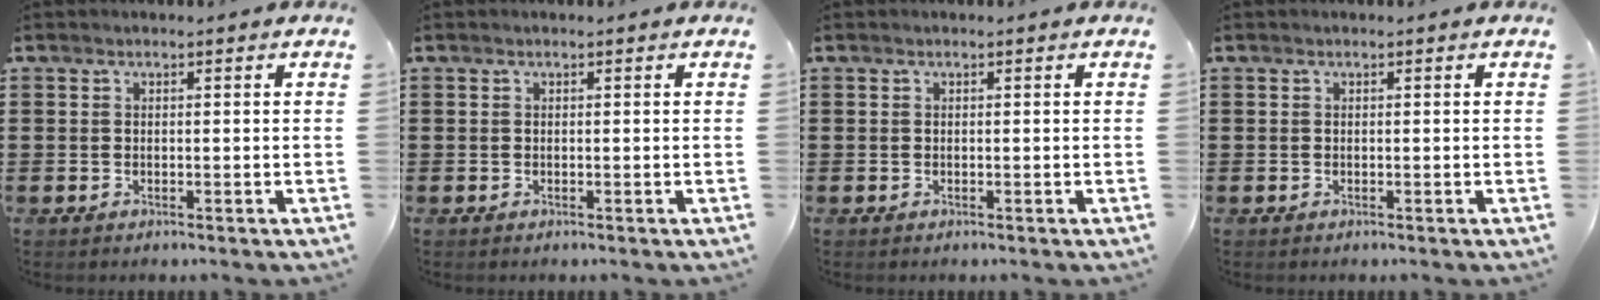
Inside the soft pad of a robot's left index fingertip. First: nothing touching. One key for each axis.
{"total": 0.0}
{"total": 0.0}
{"total": 0.0}